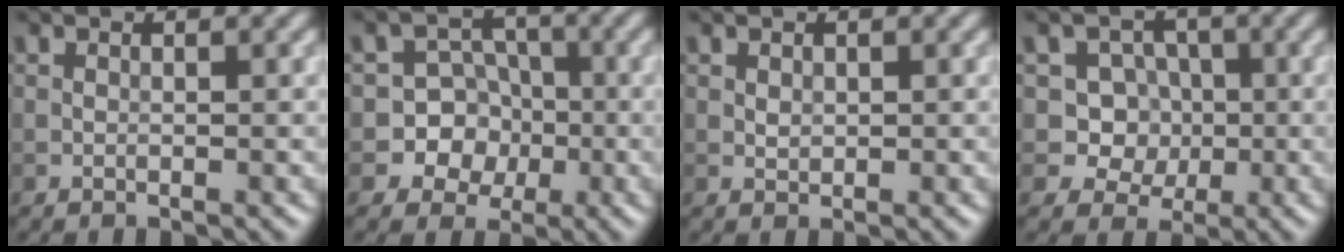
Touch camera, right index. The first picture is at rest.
{"total": 7.0, "force": [-2.1, 6.6, 1.2], "torque": [-0.001, 0.011, -0.060]}
{"total": 0.7, "force": [0.2, 0.5, 0.4], "torque": [-0.008, -0.002, 0.006]}
{"total": 5.2, "force": [0.0, 4.8, 1.9], "torque": [-0.010, 0.016, -0.012]}